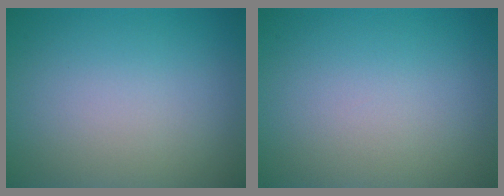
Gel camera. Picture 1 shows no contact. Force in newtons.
{"total": 0.0}